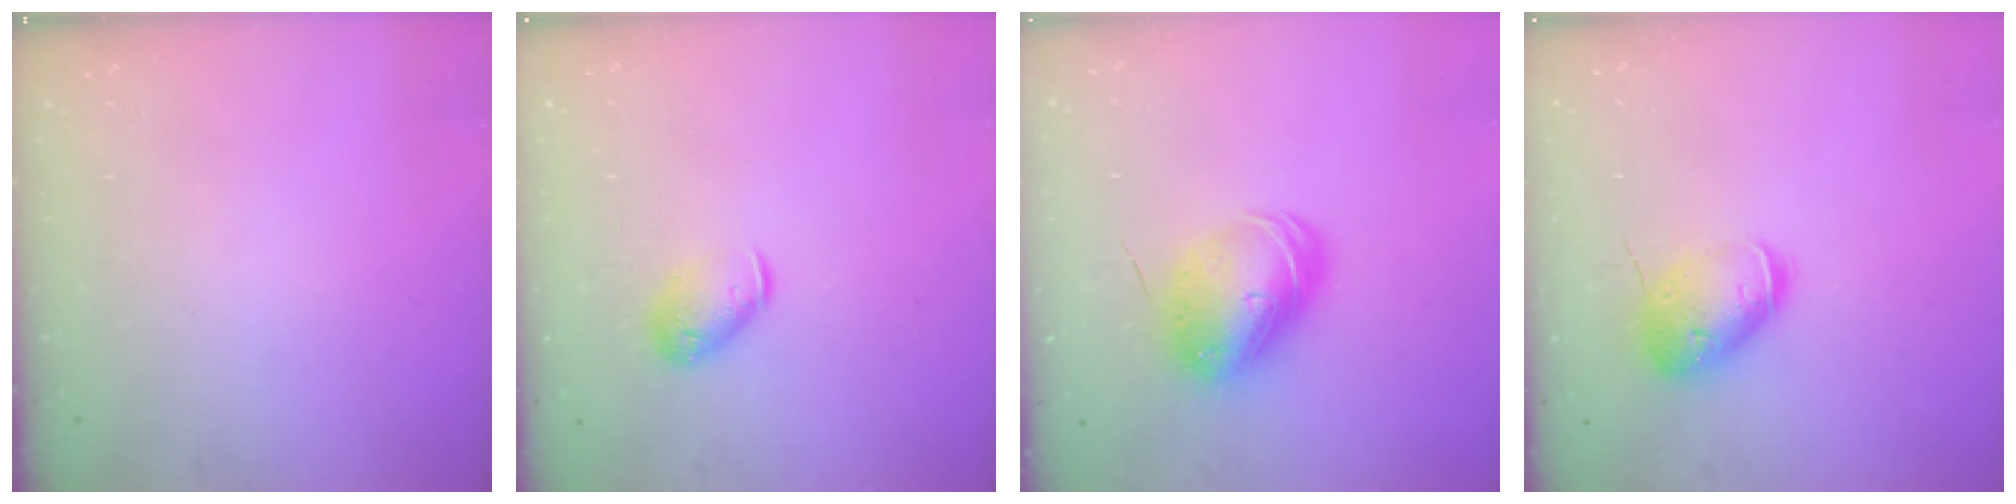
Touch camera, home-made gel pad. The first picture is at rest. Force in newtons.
{"total": 8.4, "press": 8.3, "slide": 1.4}
{"total": 10.9, "press": 10.7, "slide": 2.0}
{"total": 13.7, "press": 13.5, "slide": 2.1}